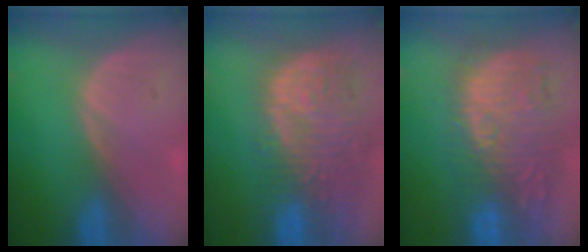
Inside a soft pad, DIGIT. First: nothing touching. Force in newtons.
{"total": 14.4, "press": 11.8, "slide": 8.2}
{"total": 13.3, "press": 12.0, "slide": 5.6}